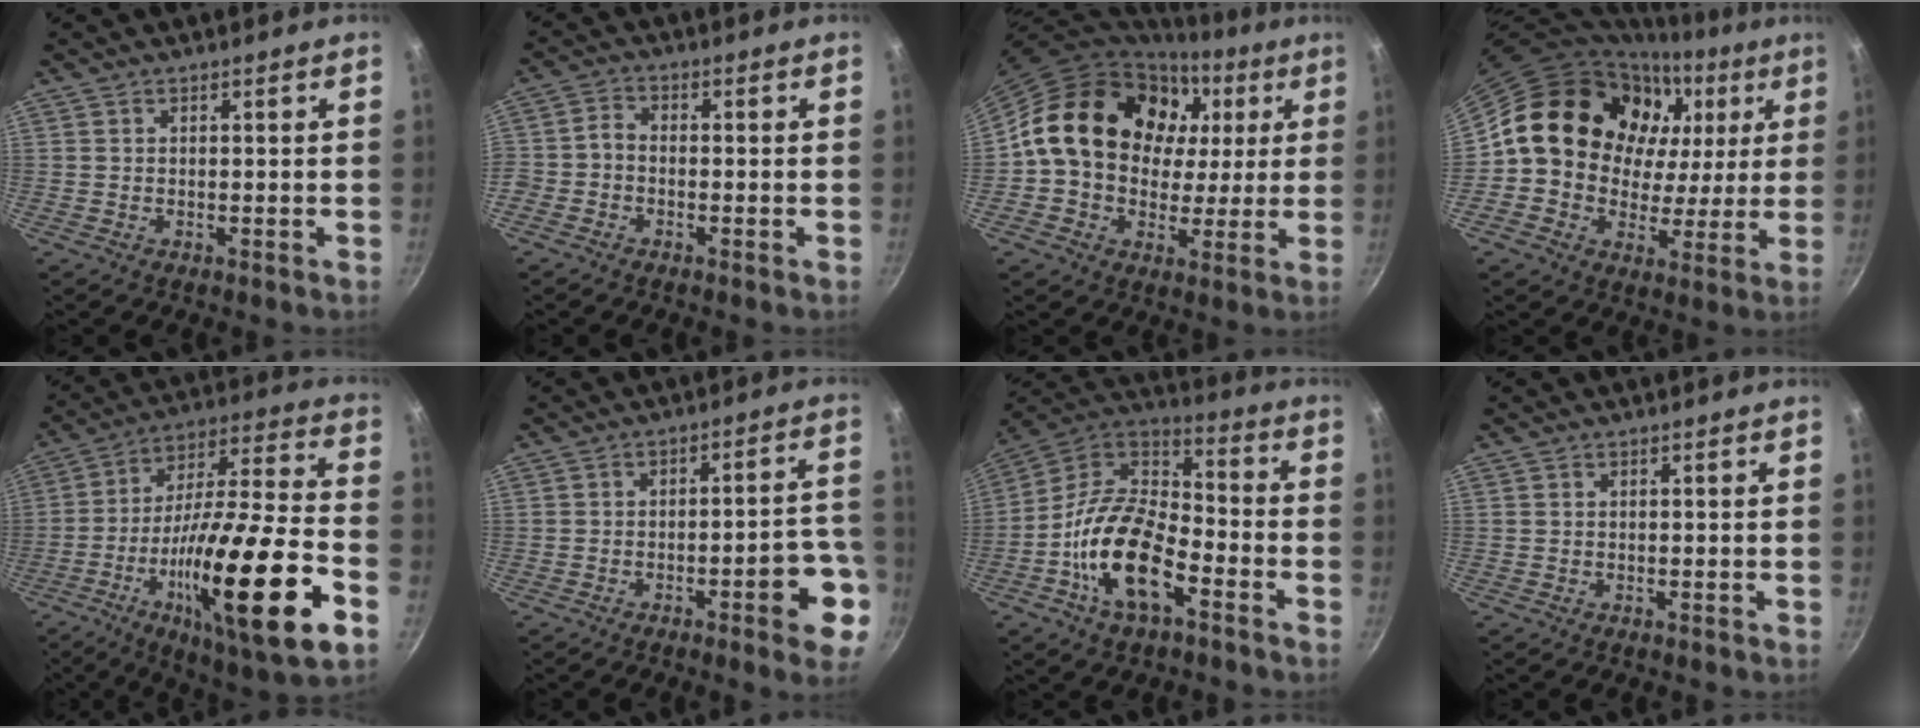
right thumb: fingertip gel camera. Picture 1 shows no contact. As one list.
[{"total": 2.7, "force": [-1.6, 1.7, 1.4], "torque": [-0.034, 0.021, -0.042]}, {"total": 21.7, "force": [5.0, 17.2, 12.3], "torque": [-0.180, 0.026, 0.081]}, {"total": 19.9, "force": [5.7, 16.6, 9.4], "torque": [-0.118, 0.014, 0.090]}, {"total": 29.6, "force": [-10.6, 6.9, 26.7], "torque": [-0.418, 0.032, -0.173]}, {"total": 10.6, "force": [-4.5, 3.4, 9.0], "torque": [-0.084, 0.042, -0.056]}, {"total": 18.5, "force": [-7.4, 9.4, 14.2], "torque": [-0.246, 0.051, -0.157]}, {"total": 0.0}]